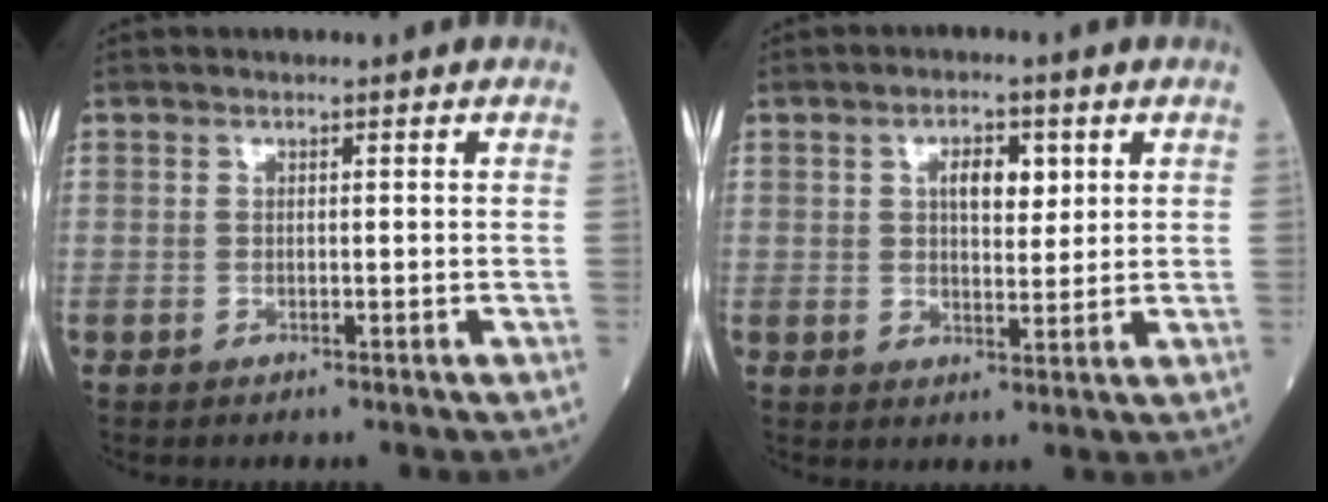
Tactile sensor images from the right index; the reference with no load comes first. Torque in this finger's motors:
{"motor_torque": [0.14, 0.02, 0.10, 0.07]}